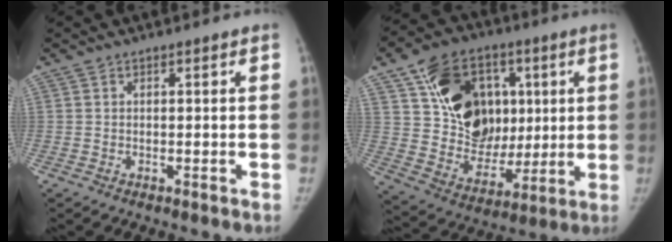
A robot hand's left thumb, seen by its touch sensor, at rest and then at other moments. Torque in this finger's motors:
{"motor_torque": [0.72, 1.40, -0.08, -0.02, 0.17]}